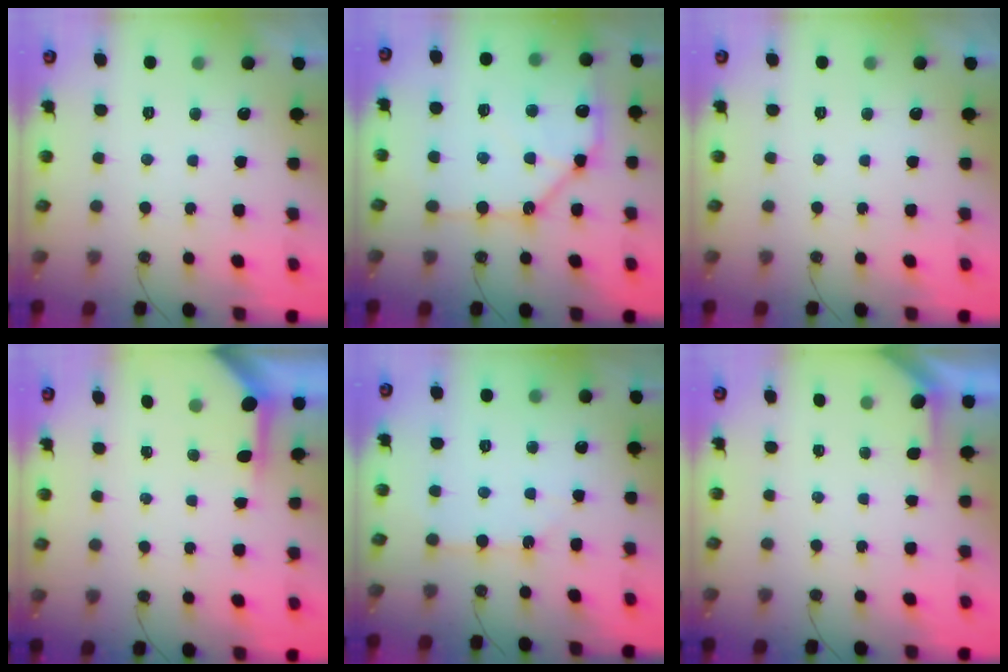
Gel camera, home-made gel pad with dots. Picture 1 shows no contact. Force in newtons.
{"total": 14.9, "press": 14.8, "slide": 1.8}
{"total": 0.0}
{"total": 4.0, "press": 4.0, "slide": 0.4}
{"total": 3.9, "press": 3.9, "slide": 0.3}
{"total": 1.5, "press": 1.5, "slide": 0.1}